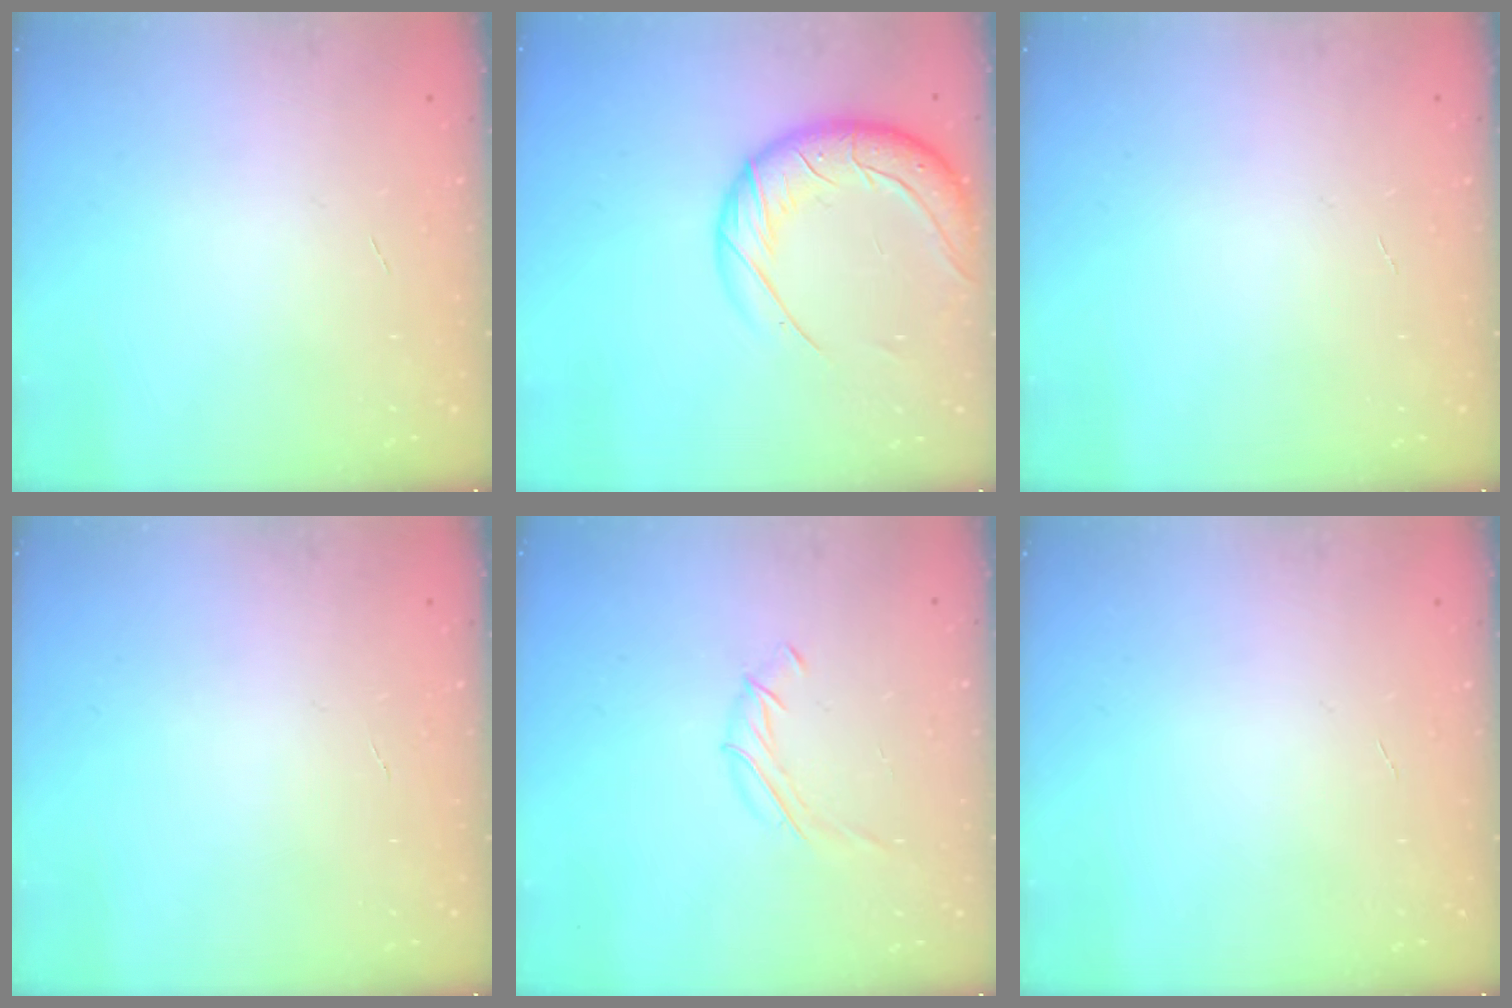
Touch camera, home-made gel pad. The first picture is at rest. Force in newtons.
{"total": 18.1, "press": 17.4, "slide": 4.9}
{"total": 0.0}
{"total": 0.0}
{"total": 6.1, "press": 6.1, "slide": 0.7}
{"total": 0.0}